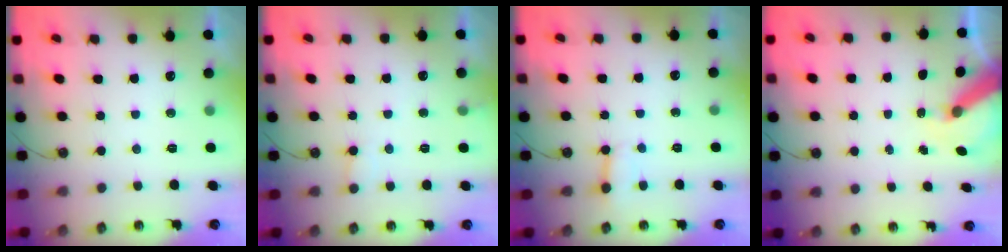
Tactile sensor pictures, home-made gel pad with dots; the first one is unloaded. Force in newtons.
{"total": 5.7, "press": 5.7, "slide": 0.5}
{"total": 2.5, "press": 2.5, "slide": 0.2}
{"total": 7.4, "press": 7.4, "slide": 0.8}